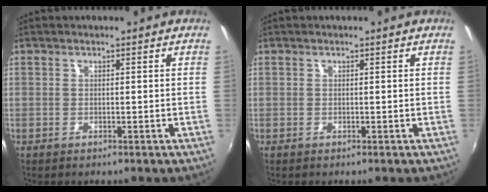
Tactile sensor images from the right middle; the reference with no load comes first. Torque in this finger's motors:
{"motor_torque": [0.00, 0.00, 0.00, 0.00]}